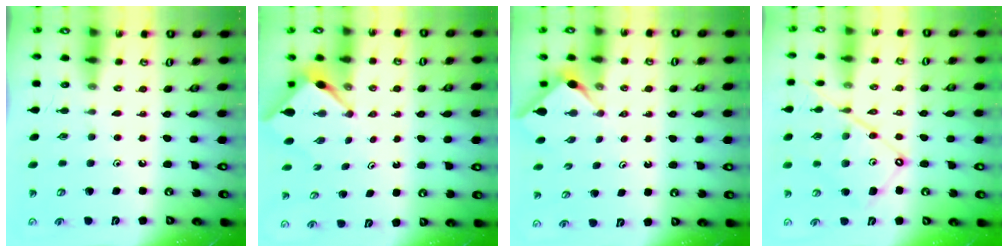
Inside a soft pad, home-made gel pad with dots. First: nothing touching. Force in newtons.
{"total": 3.5, "press": 3.5, "slide": 0.1}
{"total": 2.9, "press": 2.9, "slide": 0.3}
{"total": 13.6, "press": 13.6, "slide": 1.3}